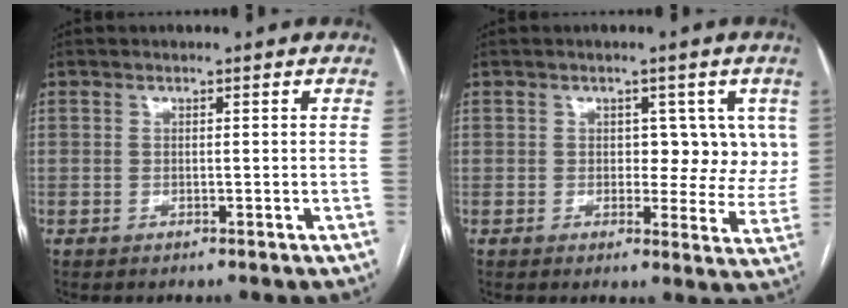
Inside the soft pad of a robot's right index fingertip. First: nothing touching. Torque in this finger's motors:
{"motor_torque": [0.06, 0.11, 0.15, 0.01]}